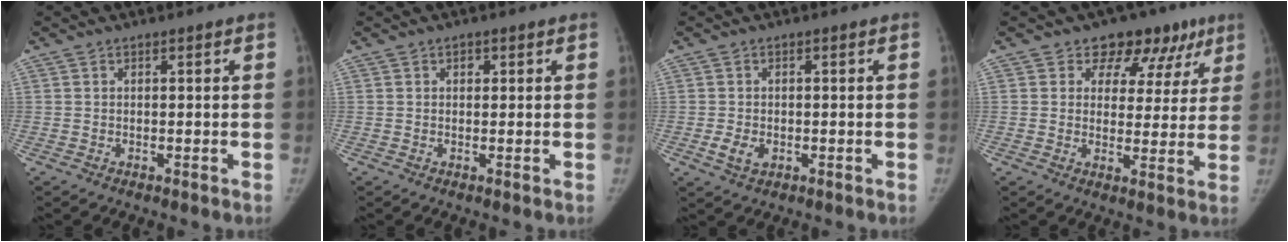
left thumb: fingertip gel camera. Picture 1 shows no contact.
{"total": 0.9, "force": [0.4, 0.7, 0.4], "torque": [0.003, 0.001, 0.005]}
{"total": 3.0, "force": [-0.8, 2.1, 2.0], "torque": [-0.036, 0.000, -0.010]}
{"total": 11.0, "force": [6.8, 7.9, 3.7], "torque": [0.012, -0.017, 0.073]}